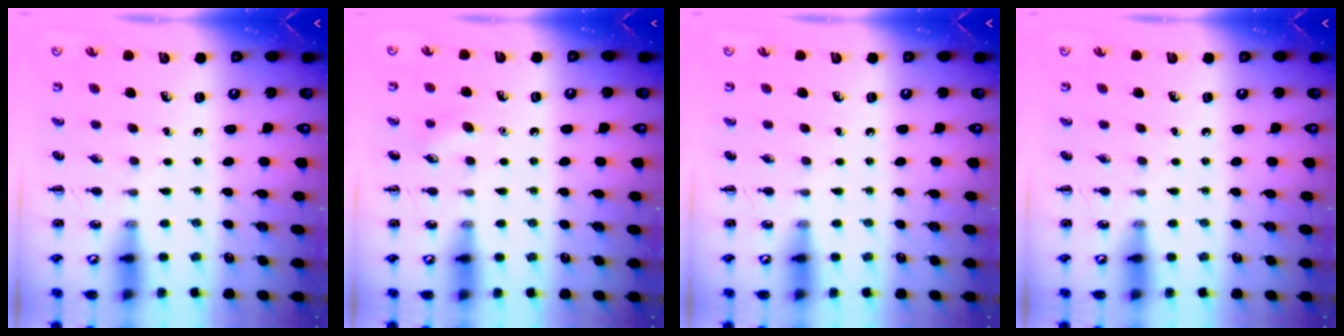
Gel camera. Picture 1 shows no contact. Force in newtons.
{"total": 4.8, "press": 4.6, "slide": 1.3}
{"total": 0.0}
{"total": 0.0}